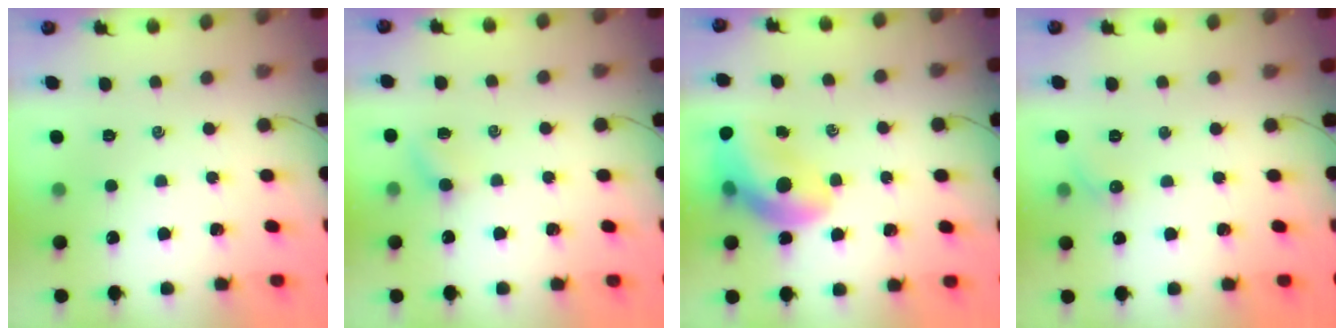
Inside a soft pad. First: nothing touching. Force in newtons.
{"total": 3.5, "press": 3.3, "slide": 1.1}
{"total": 14.5, "press": 13.9, "slide": 4.2}
{"total": 5.1, "press": 4.9, "slide": 1.5}